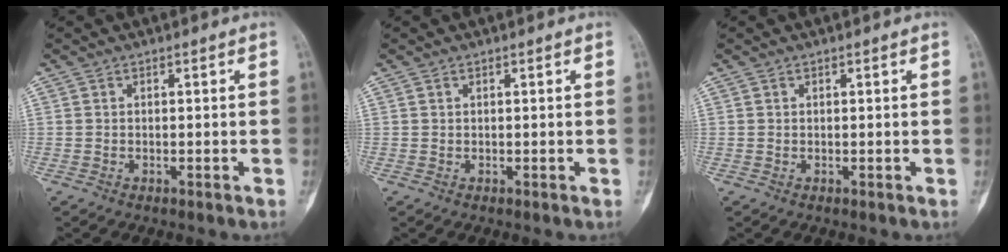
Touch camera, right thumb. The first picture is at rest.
{"total": 0.0}
{"total": 0.0}